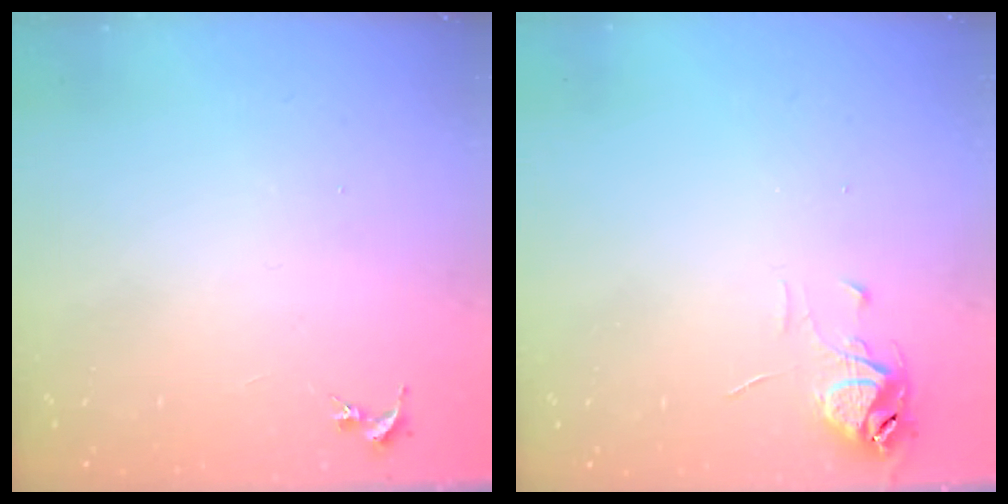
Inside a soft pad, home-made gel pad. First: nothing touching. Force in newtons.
{"total": 6.4, "press": 6.4, "slide": 0.5}